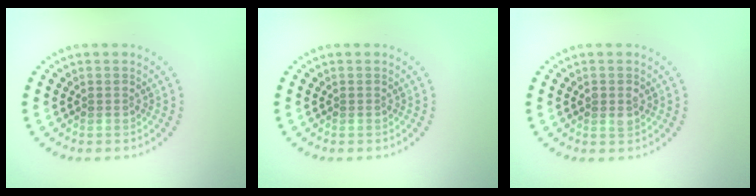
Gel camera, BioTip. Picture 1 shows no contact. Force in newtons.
{"total": 0.0}
{"total": 1.1, "press": 1.1, "slide": 0.0}